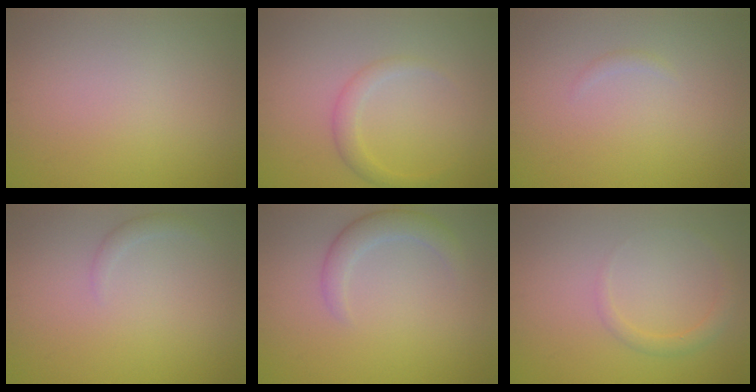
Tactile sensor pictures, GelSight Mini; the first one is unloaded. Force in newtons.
{"total": 1.8, "press": 1.8, "slide": 0.1}
{"total": 0.5, "press": 0.5, "slide": 0.0}
{"total": 1.0, "press": 0.9, "slide": 0.1}
{"total": 2.5, "press": 2.5, "slide": 0.2}
{"total": 1.5, "press": 1.5, "slide": 0.2}